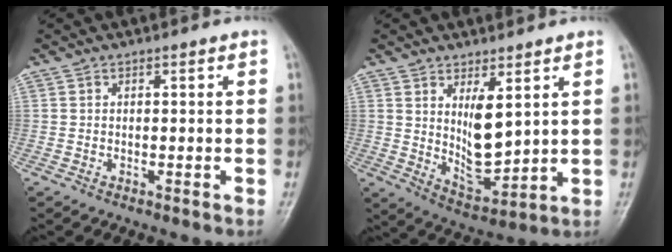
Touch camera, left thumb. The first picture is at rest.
{"total": 9.2, "force": [2.6, 3.9, 7.9], "torque": [-0.112, -0.037, 0.063]}